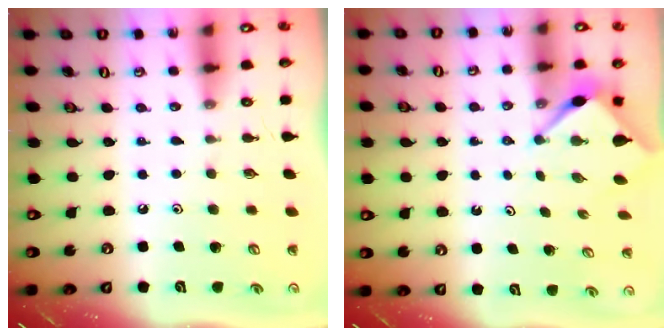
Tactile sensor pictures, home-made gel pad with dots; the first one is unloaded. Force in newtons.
{"total": 3.1, "press": 3.1, "slide": 0.3}